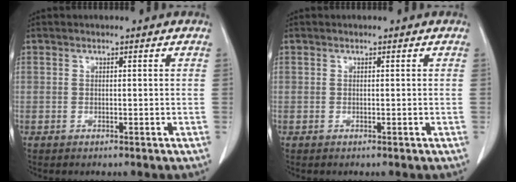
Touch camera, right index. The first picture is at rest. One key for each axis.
{"total": 0.0}